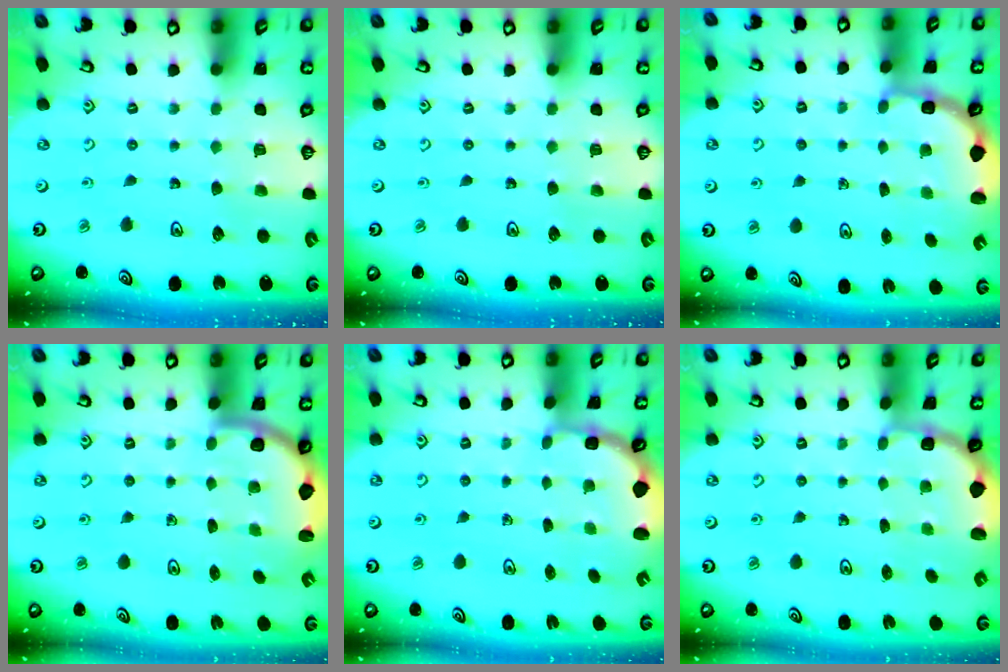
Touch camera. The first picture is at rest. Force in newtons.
{"total": 0.0}
{"total": 2.9, "press": 2.5, "slide": 1.4}
{"total": 2.6, "press": 2.5, "slide": 0.6}
{"total": 2.9, "press": 1.7, "slide": 2.3}
{"total": 1.9, "press": 1.8, "slide": 0.7}